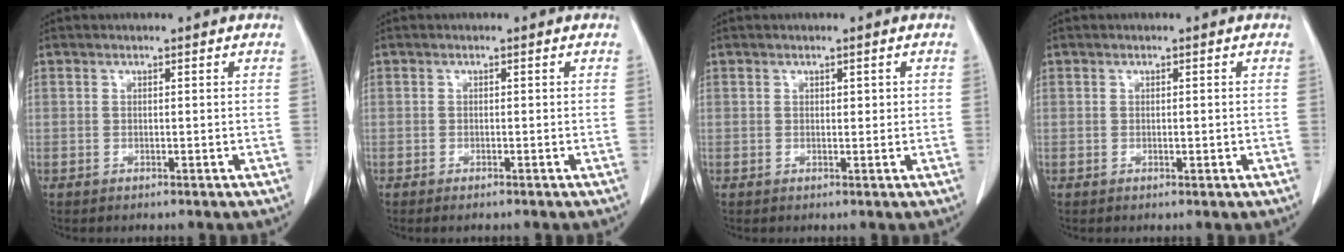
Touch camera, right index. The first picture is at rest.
{"total": 0.9, "force": [-0.7, 0.1, 0.5], "torque": [-0.013, -0.003, -0.009]}
{"total": 1.1, "force": [0.3, 0.6, 0.9], "torque": [-0.011, 0.001, 0.006]}
{"total": 0.8, "force": [-0.1, 0.3, 0.7], "torque": [-0.009, 0.000, 0.000]}